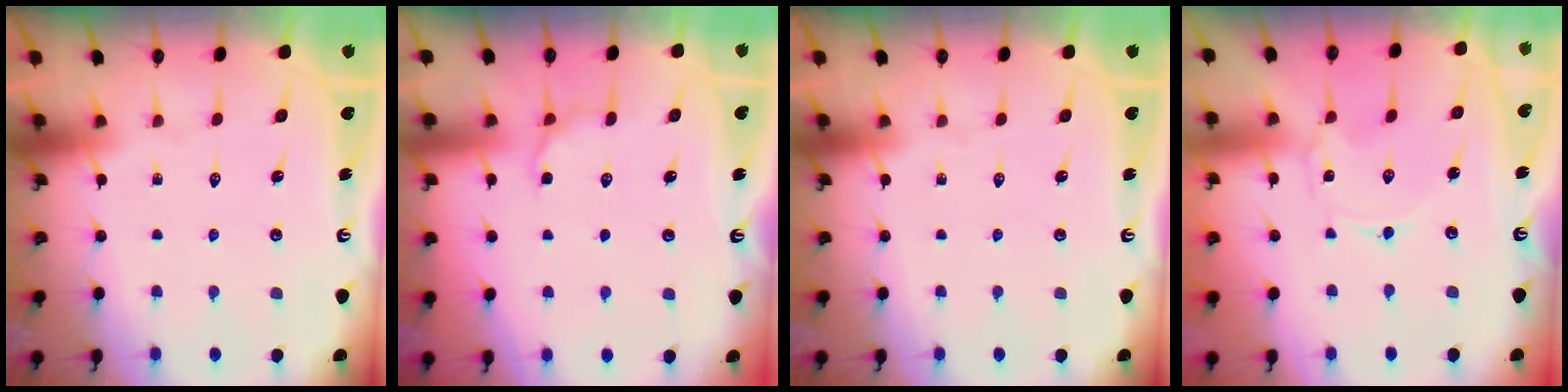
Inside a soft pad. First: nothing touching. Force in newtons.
{"total": 5.7, "press": 5.4, "slide": 1.8}
{"total": 0.0}
{"total": 0.0}